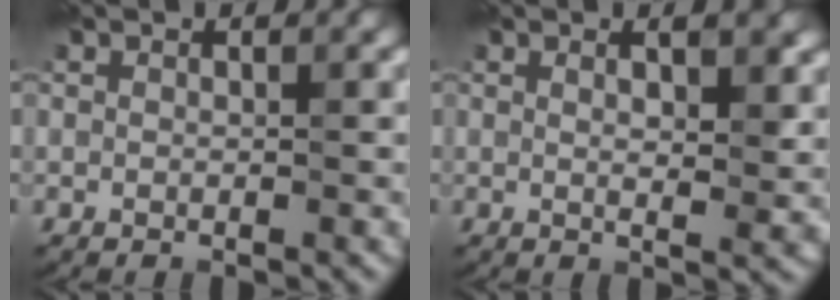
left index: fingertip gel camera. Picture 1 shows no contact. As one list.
[{"total": 4.2, "force": [1.5, 1.3, 3.7], "torque": [-0.045, 0.004, 0.014]}]